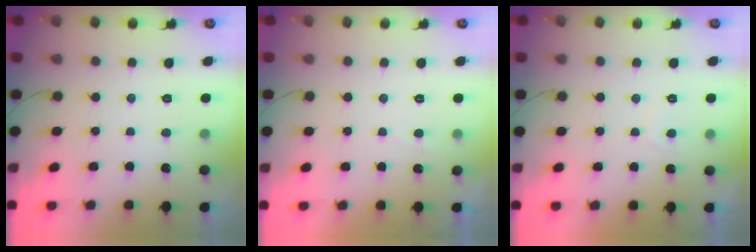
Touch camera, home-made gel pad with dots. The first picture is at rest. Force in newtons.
{"total": 0.5, "press": 0.1, "slide": 0.5}
{"total": 2.8, "press": 2.7, "slide": 0.6}